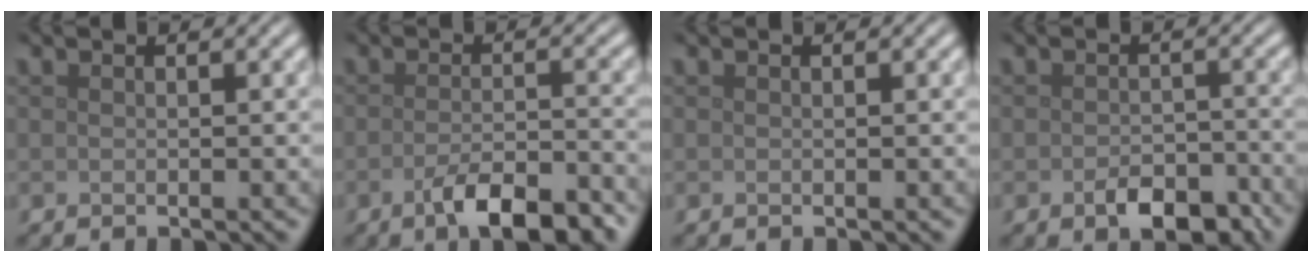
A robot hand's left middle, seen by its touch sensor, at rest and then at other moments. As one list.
[{"total": 5.4, "force": [-3.2, 1.6, 4.1], "torque": [-0.076, -0.004, -0.051]}, {"total": 0.0}, {"total": 3.6, "force": [-1.8, 2.0, 2.4], "torque": [-0.040, -0.004, -0.028]}]